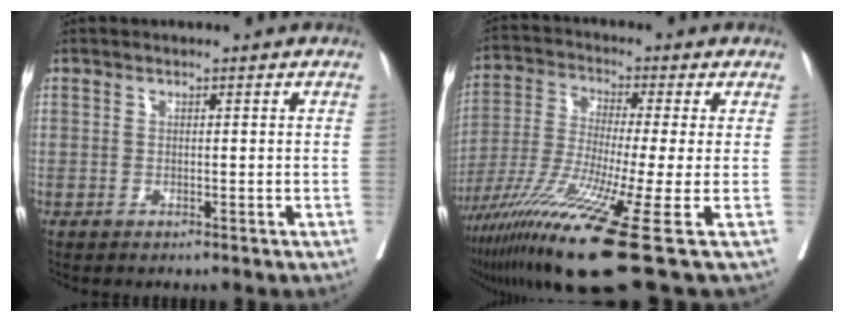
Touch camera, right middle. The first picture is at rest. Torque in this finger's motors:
{"motor_torque": [0.18, -0.98, 0.48, 0.21]}